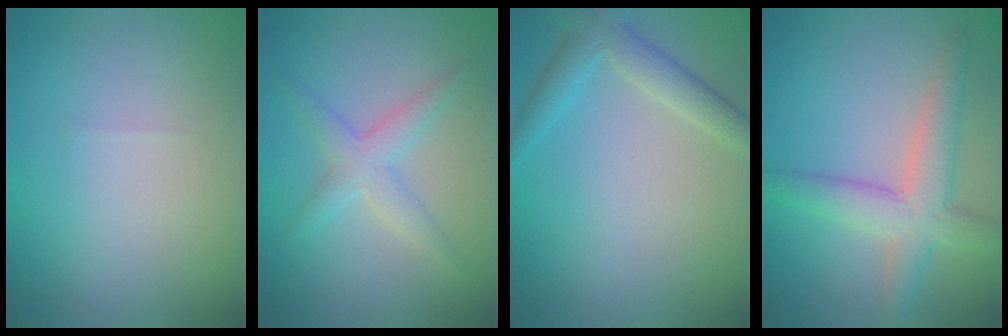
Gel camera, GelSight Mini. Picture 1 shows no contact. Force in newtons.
{"total": 2.6, "press": 2.6, "slide": 0.1}
{"total": 3.0, "press": 3.0, "slide": 0.1}
{"total": 4.6, "press": 4.6, "slide": 0.2}